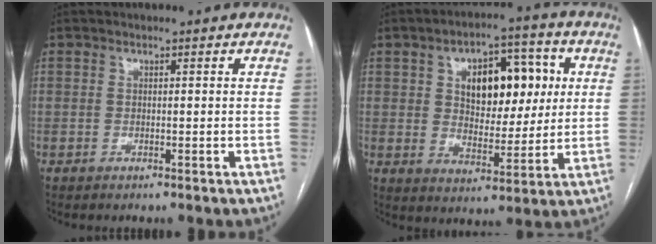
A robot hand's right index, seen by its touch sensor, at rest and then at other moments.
{"total": 13.4, "force": [3.5, 7.2, 10.7], "torque": [-0.162, 0.024, 0.061]}